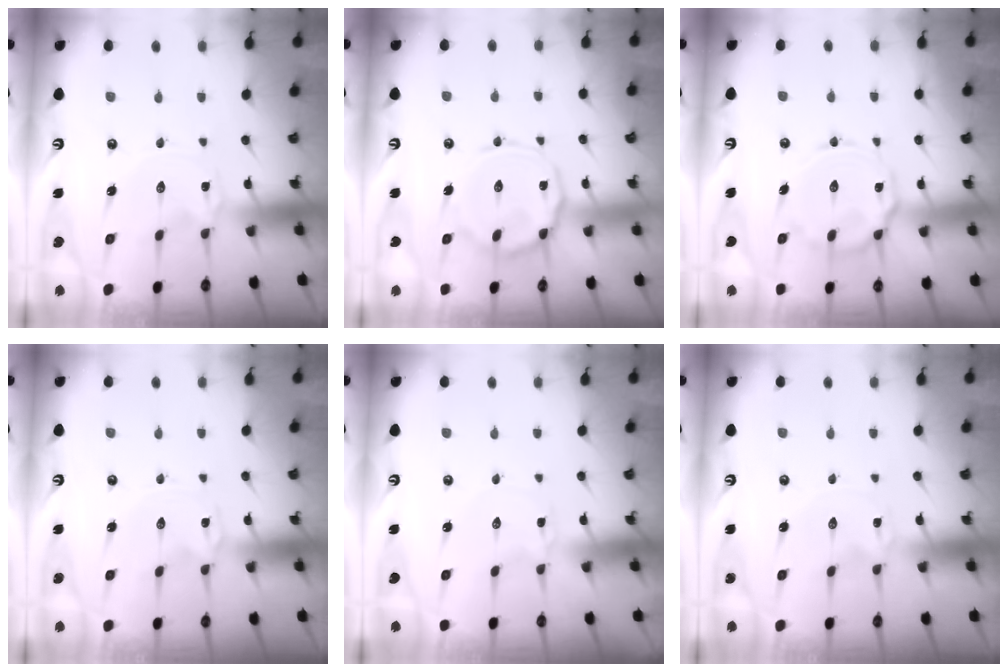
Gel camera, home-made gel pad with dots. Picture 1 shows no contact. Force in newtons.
{"total": 12.8, "press": 12.7, "slide": 1.1}
{"total": 13.0, "press": 12.9, "slide": 1.0}
{"total": 0.0}
{"total": 1.8, "press": 1.7, "slide": 0.3}
{"total": 0.0}